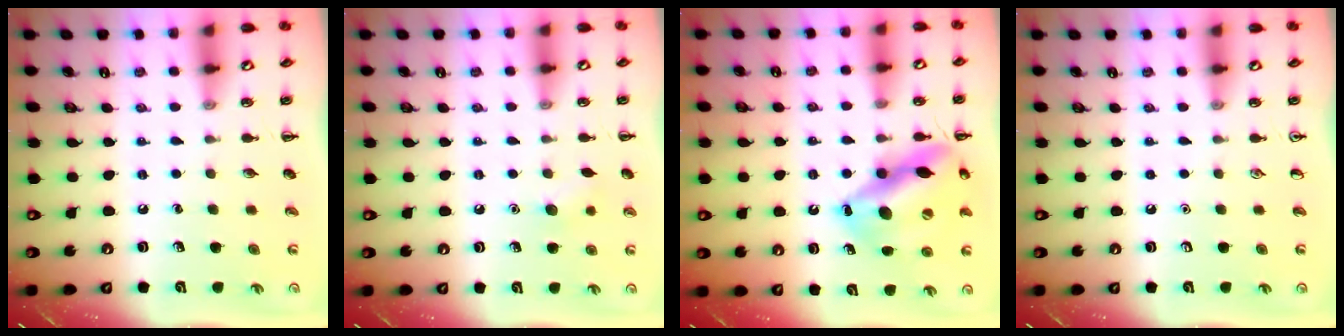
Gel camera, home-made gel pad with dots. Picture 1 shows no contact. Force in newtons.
{"total": 5.6, "press": 5.5, "slide": 1.3}
{"total": 17.7, "press": 17.6, "slide": 1.8}
{"total": 0.0}